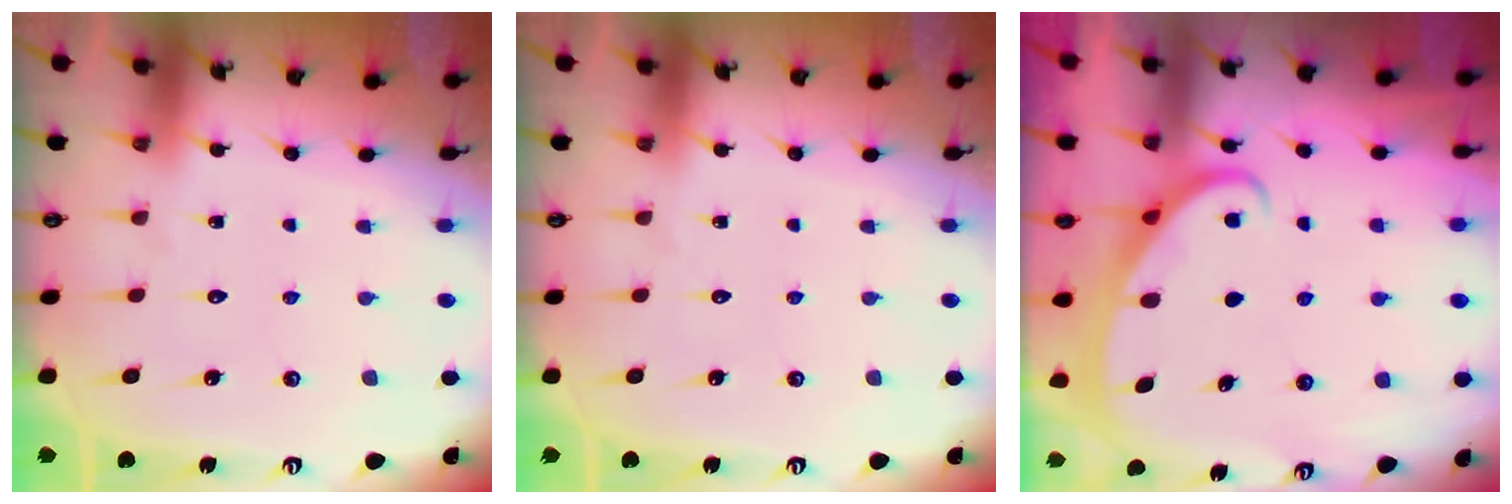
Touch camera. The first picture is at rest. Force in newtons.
{"total": 0.0}
{"total": 2.5, "press": 2.5, "slide": 0.4}